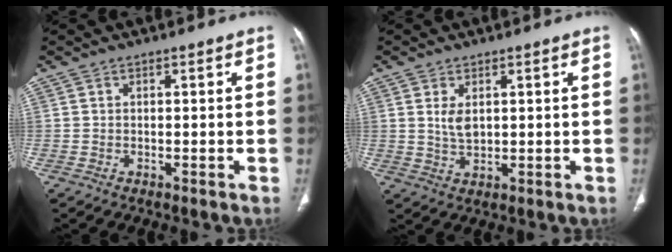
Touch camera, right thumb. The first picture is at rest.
{"total": 3.8, "force": [1.0, 2.1, 3.0], "torque": [-0.054, -0.010, 0.027]}